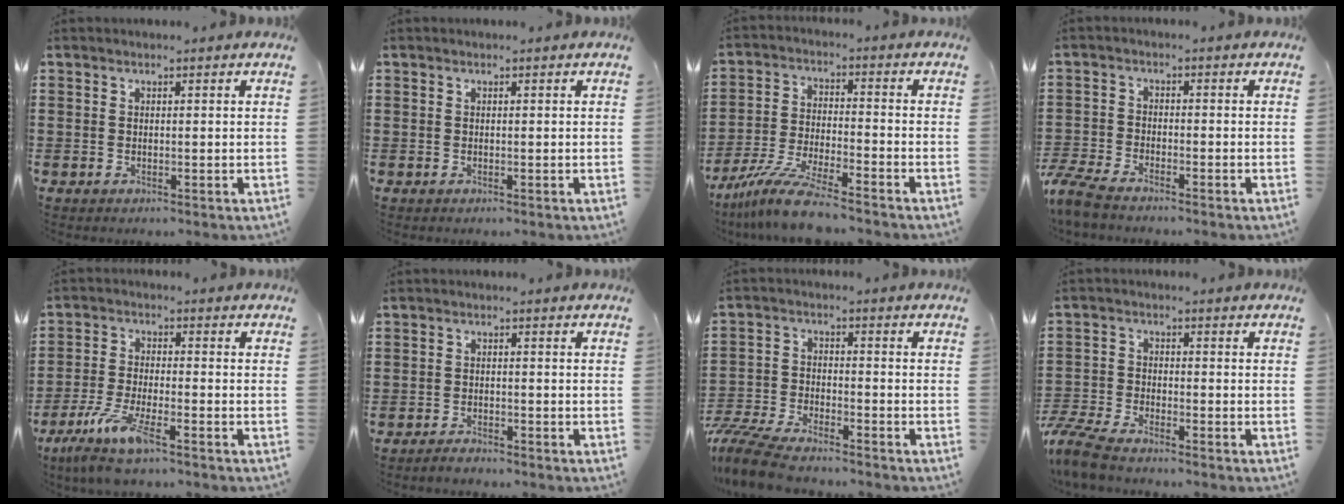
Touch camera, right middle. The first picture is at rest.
{"total": 0.0}
{"total": 9.1, "force": [-7.8, 0.4, 4.6], "torque": [-0.097, -0.002, -0.152]}
{"total": 4.4, "force": [-4.0, 0.5, 1.7], "torque": [-0.064, -0.014, -0.088]}
{"total": 7.4, "force": [-5.3, 0.7, 5.1], "torque": [-0.112, -0.017, -0.101]}
{"total": 1.6, "force": [-1.5, 0.1, 0.4], "torque": [-0.012, -0.002, -0.028]}
{"total": 7.7, "force": [-7.1, 1.2, 2.9], "torque": [-0.078, -0.001, -0.141]}
{"total": 5.5, "force": [-5.1, 0.5, 2.1], "torque": [-0.074, -0.014, -0.108]}